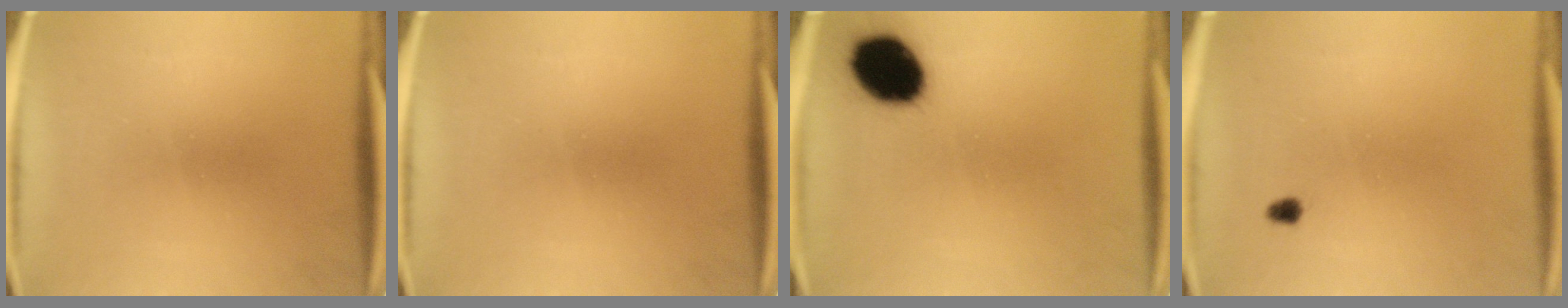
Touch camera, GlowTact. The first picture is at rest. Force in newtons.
{"total": 0.0}
{"total": 14.3}
{"total": 1.5}